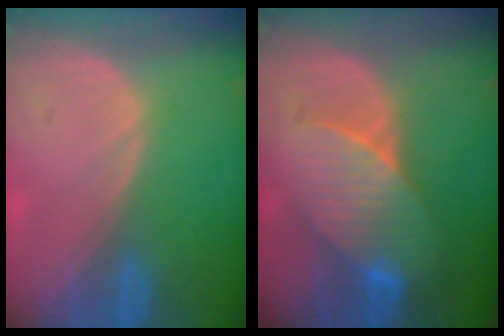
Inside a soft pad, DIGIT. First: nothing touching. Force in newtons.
{"total": 7.5, "press": 7.3, "slide": 1.4}